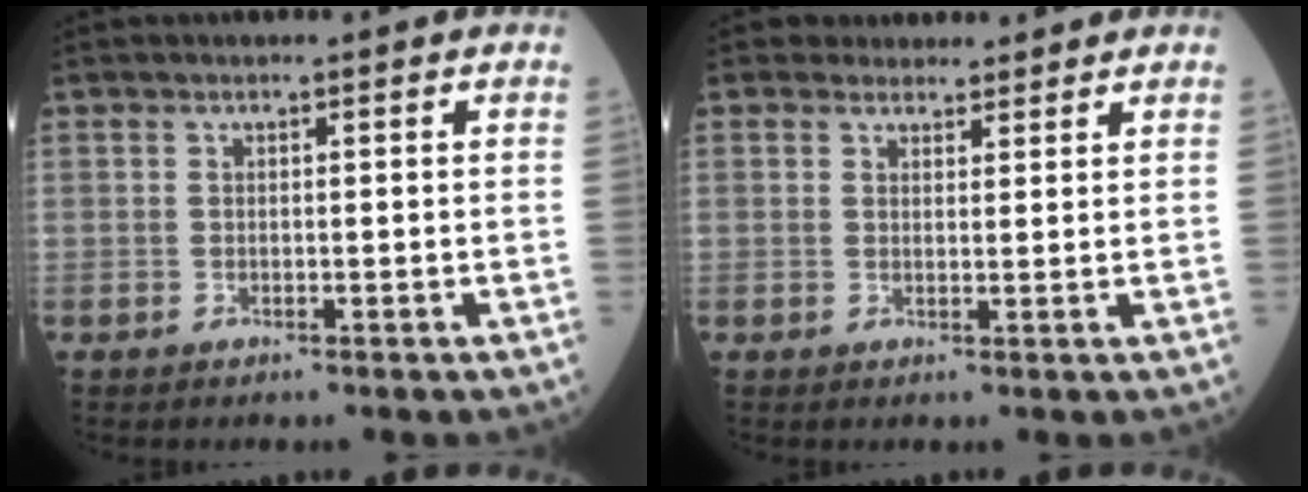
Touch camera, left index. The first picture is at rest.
{"total": 4.1, "force": [3.7, 1.7, 0.1], "torque": [0.014, 0.008, 0.047]}